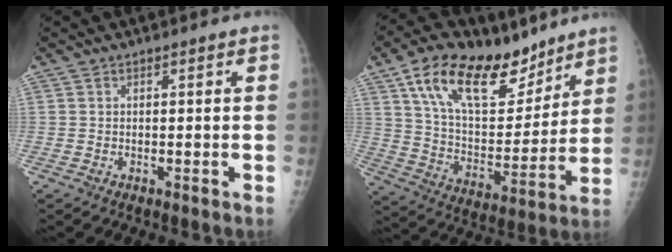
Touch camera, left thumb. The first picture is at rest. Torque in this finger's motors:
{"motor_torque": [0.44, 0.44, 1.44, -1.33, 0.36]}